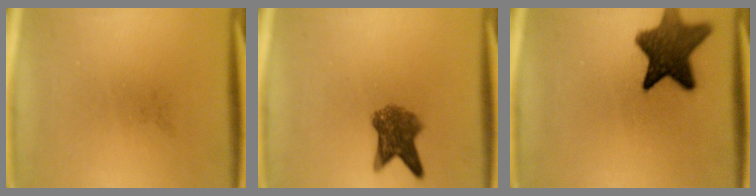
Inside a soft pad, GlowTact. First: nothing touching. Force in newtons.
{"total": 5.7}
{"total": 10.7}